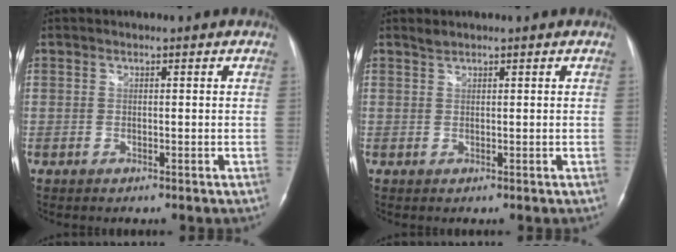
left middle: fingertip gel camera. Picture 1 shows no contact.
{"total": 0.7, "force": [0.7, 0.0, 0.1], "torque": [-0.007, 0.001, 0.017]}